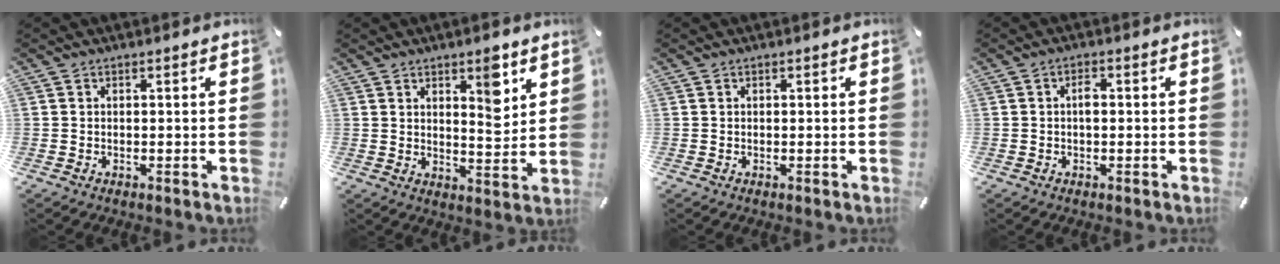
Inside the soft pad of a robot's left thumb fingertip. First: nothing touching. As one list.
[{"total": 8.0, "force": [4.6, 3.6, 5.4], "torque": [-0.055, -0.033, 0.070]}, {"total": 0.0}, {"total": 2.2, "force": [0.0, 1.1, 1.9], "torque": [-0.031, 0.003, -0.005]}]